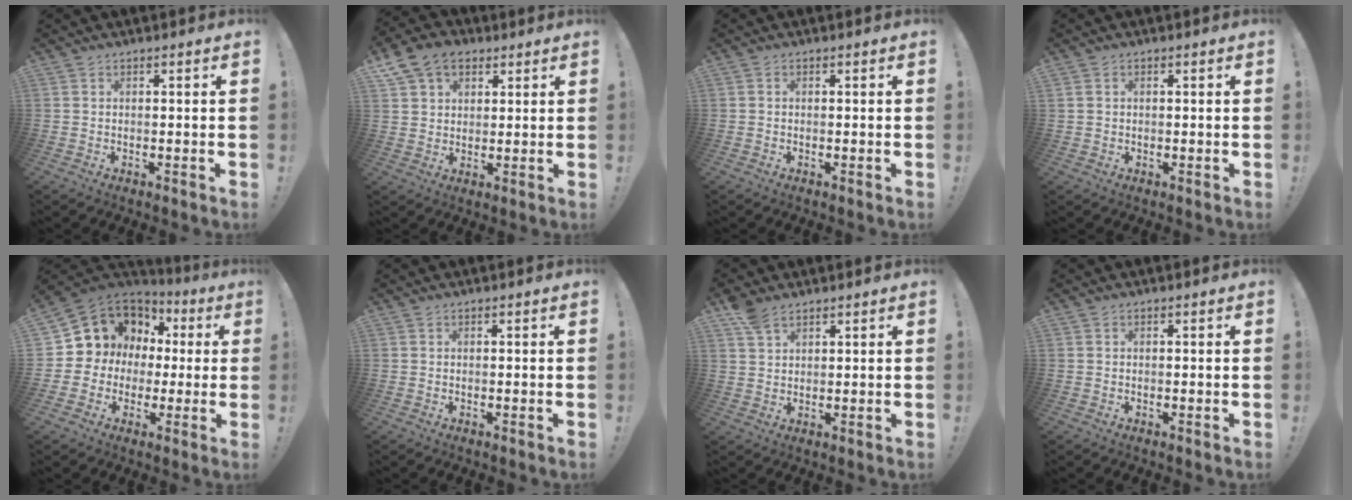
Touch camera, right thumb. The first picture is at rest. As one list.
[{"total": 10.4, "force": [5.7, 7.4, 4.5], "torque": [-0.078, -0.020, 0.114]}, {"total": 0.0}, {"total": 1.2, "force": [0.4, 1.0, 0.3], "torque": [-0.007, 0.004, 0.008]}, {"total": 8.8, "force": [2.3, 8.2, 2.5], "torque": [-0.035, -0.025, 0.058]}, {"total": 0.0}, {"total": 5.6, "force": [4.1, 2.8, 2.5], "torque": [-0.039, -0.014, 0.080]}, {"total": 0.0}]